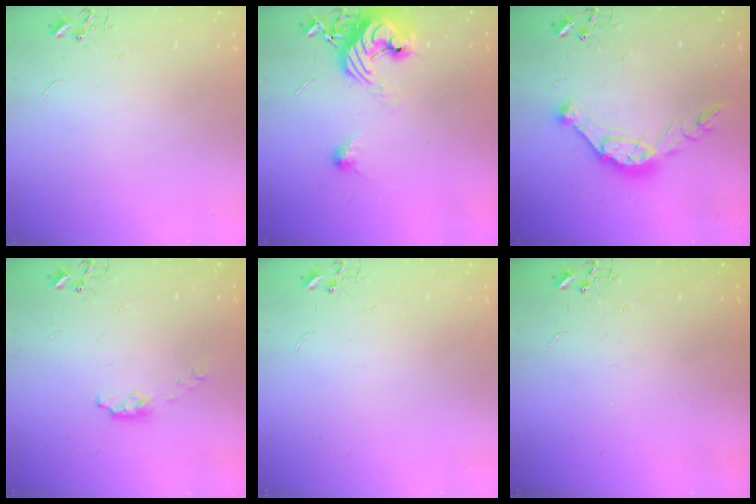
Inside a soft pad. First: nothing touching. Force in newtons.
{"total": 13.9, "press": 13.8, "slide": 1.2}
{"total": 14.4, "press": 14.4, "slide": 0.8}
{"total": 5.5, "press": 5.4, "slide": 0.8}
{"total": 0.0}
{"total": 0.0}